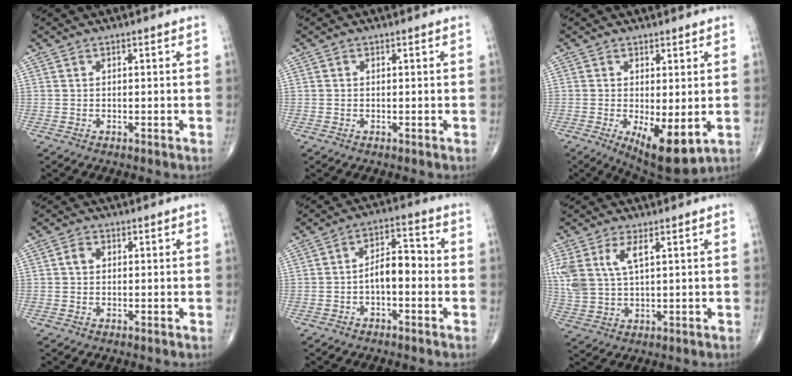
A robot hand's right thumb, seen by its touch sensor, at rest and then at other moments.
{"total": 0.0}
{"total": 9.3, "force": [-2.2, 3.5, 8.4], "torque": [-0.127, -0.024, -0.023]}
{"total": 2.1, "force": [0.2, 1.7, 1.3], "torque": [-0.019, 0.006, 0.001]}
{"total": 7.0, "force": [-1.5, 3.7, 5.8], "torque": [-0.081, 0.034, -0.033]}
{"total": 9.0, "force": [3.3, 4.3, 7.1], "torque": [-0.169, 0.003, 0.074]}